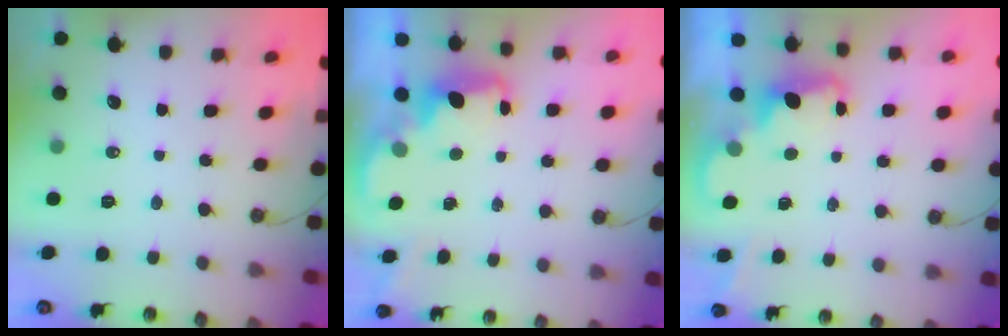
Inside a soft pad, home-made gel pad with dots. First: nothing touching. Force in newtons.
{"total": 2.5, "press": 2.5, "slide": 0.5}
{"total": 2.3, "press": 2.3, "slide": 0.5}